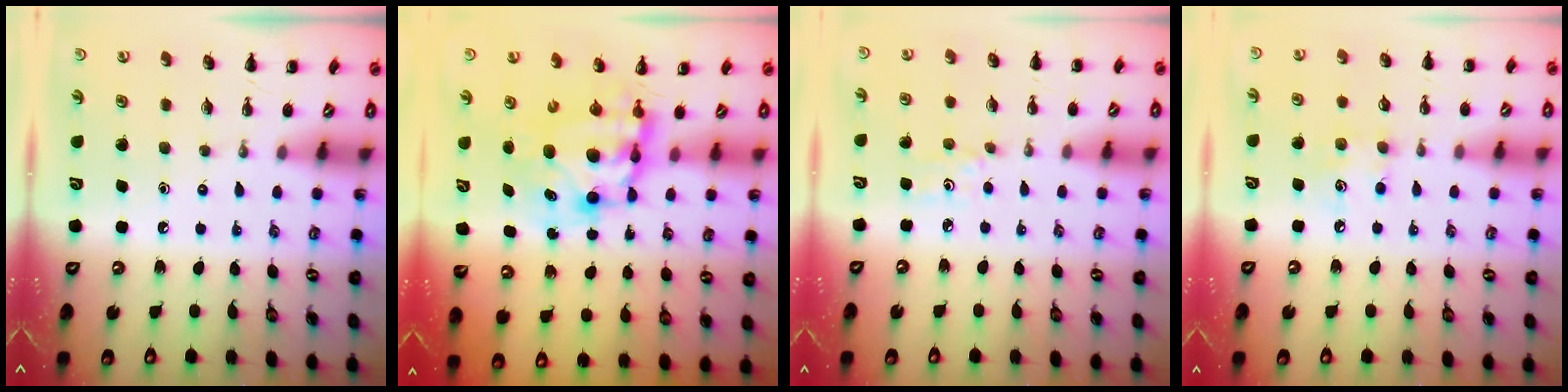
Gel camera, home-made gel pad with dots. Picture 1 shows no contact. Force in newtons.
{"total": 9.7, "press": 9.3, "slide": 3.0}
{"total": 3.3, "press": 3.1, "slide": 1.0}
{"total": 6.2, "press": 6.1, "slide": 1.1}